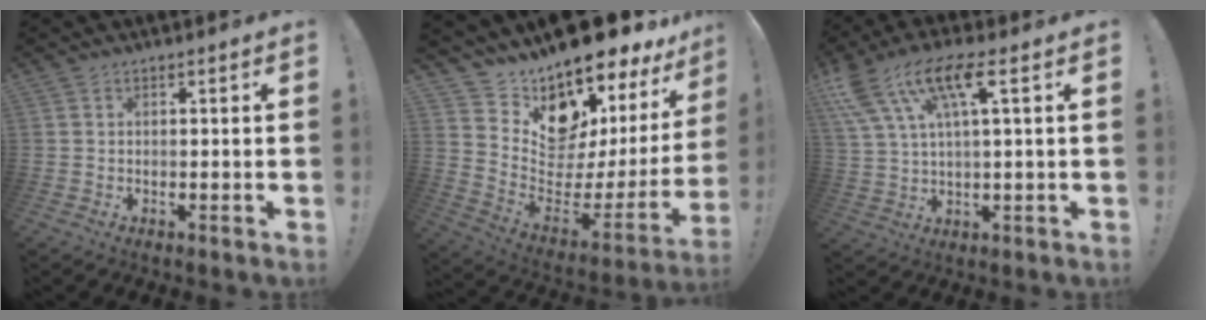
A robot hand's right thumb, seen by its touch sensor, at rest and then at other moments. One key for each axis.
{"total": 12.3, "fx": 10.6, "fy": 4.4, "fz": 4.3, "tx": -0.052, "ty": -0.126, "tz": 0.188}
{"total": 13.0, "fx": 5.8, "fy": 4.2, "fz": 10.8, "tx": -0.210, "ty": -0.009, "tz": 0.099}